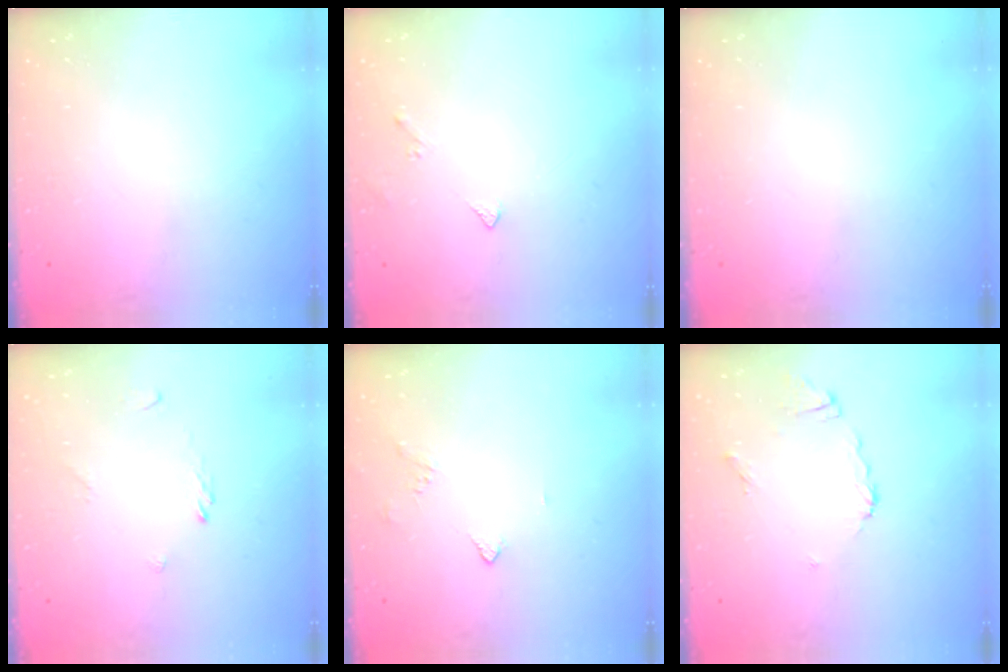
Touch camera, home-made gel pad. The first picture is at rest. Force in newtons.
{"total": 2.8, "press": 2.8, "slide": 0.5}
{"total": 0.0}
{"total": 1.6, "press": 1.5, "slide": 0.5}
{"total": 3.9, "press": 3.8, "slide": 0.7}
{"total": 6.8, "press": 6.7, "slide": 0.5}